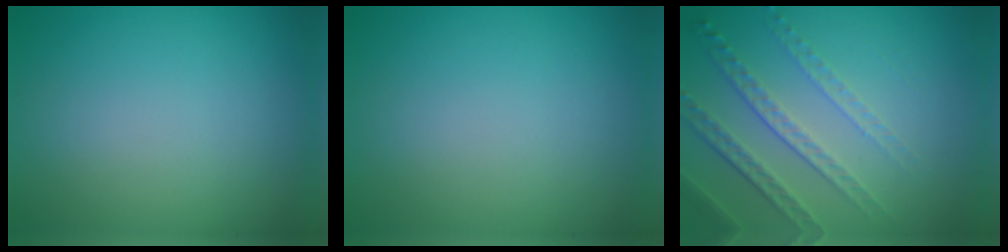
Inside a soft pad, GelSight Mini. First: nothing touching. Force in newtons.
{"total": 0.0}
{"total": 4.8, "press": 3.2, "slide": 3.5}